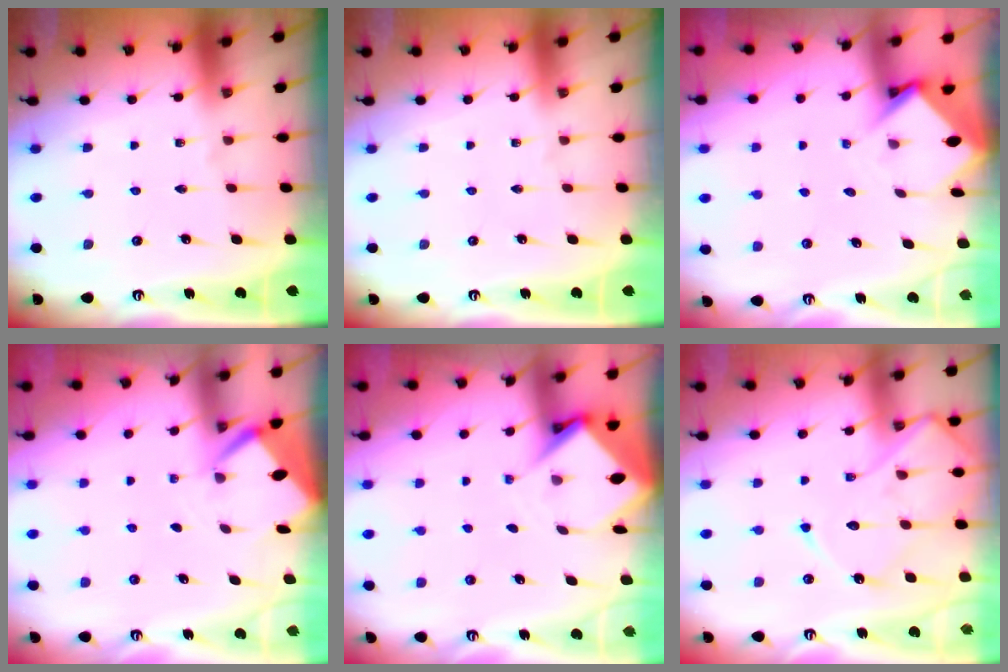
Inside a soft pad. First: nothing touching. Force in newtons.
{"total": 0.0}
{"total": 3.8, "press": 3.8, "slide": 0.3}
{"total": 2.5, "press": 2.5, "slide": 0.3}
{"total": 4.8, "press": 4.8, "slide": 0.3}
{"total": 13.8, "press": 13.7, "slide": 1.3}